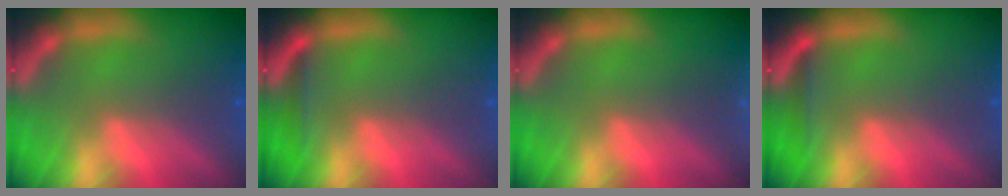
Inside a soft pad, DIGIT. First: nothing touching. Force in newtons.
{"total": 1.4}
{"total": 2.4}
{"total": 1.4}